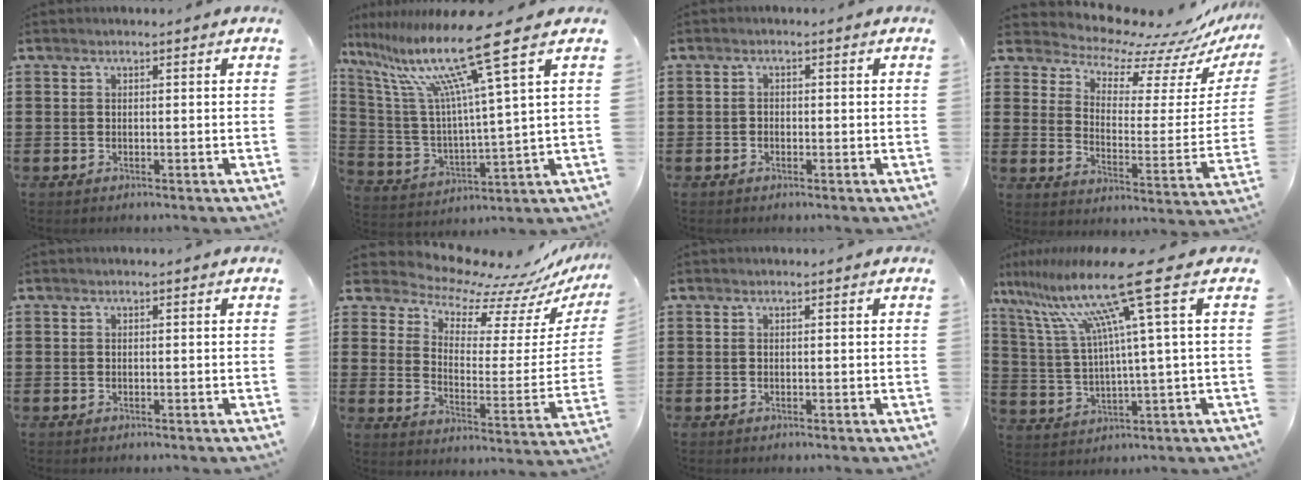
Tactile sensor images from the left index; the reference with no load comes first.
{"total": 15.5, "force": [10.1, 0.6, 11.8], "torque": [-0.257, -0.054, 0.159]}
{"total": 0.8, "force": [-0.6, 0.5, 0.2], "torque": [-0.007, 0.000, -0.012]}
{"total": 7.9, "force": [7.5, 1.4, 2.0], "torque": [-0.058, -0.072, 0.125]}
{"total": 0.0}
{"total": 8.6, "force": [8.0, 2.0, 2.3], "torque": [-0.068, -0.078, 0.131]}
{"total": 0.0}
{"total": 15.2, "force": [7.4, 0.0, 13.3], "torque": [-0.286, -0.029, 0.102]}